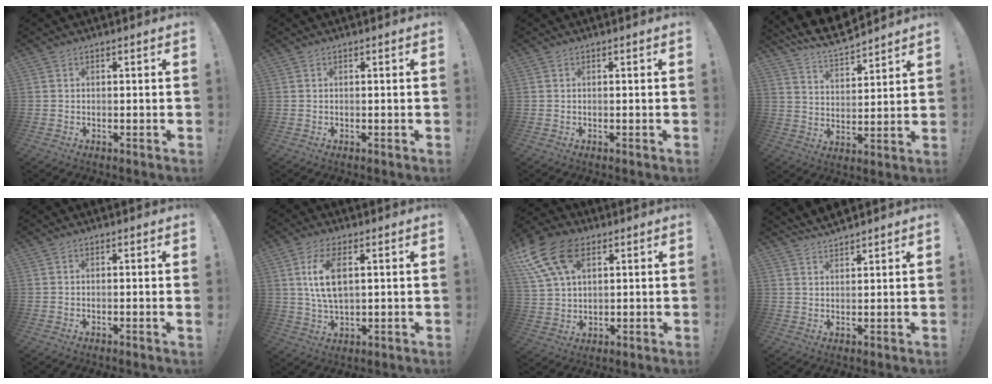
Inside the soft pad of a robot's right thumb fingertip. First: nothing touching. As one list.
[{"total": 0.0}, {"total": 0.0}, {"total": 9.9, "force": [9.0, 2.4, 3.2], "torque": [-0.073, -0.071, 0.166]}, {"total": 0.8, "force": [0.1, -0.4, 0.6], "torque": [-0.012, -0.001, 0.002]}, {"total": 10.4, "force": [2.7, 5.0, 8.7], "torque": [-0.161, -0.007, 0.046]}, {"total": 17.2, "force": [7.5, 11.3, 10.6], "torque": [-0.200, -0.029, 0.140]}, {"total": 4.1, "force": [3.8, 0.9, 1.1], "torque": [-0.019, -0.022, 0.073]}]